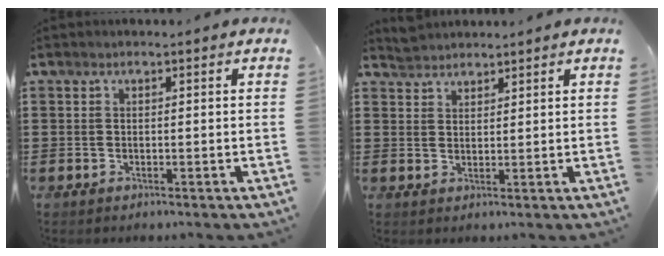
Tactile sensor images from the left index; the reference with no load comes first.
{"total": 2.2, "force": [2.2, 0.3, -0.3], "torque": [0.000, 0.002, 0.044]}